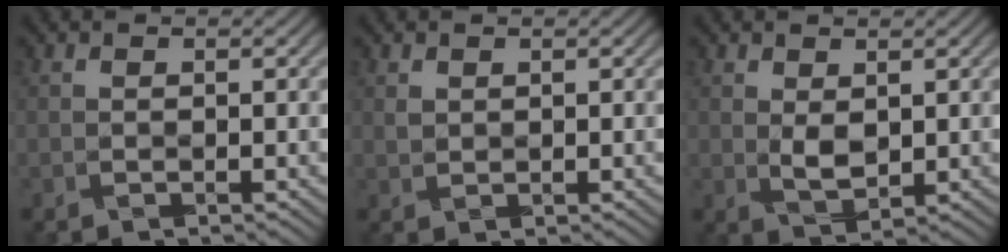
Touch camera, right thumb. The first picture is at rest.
{"total": 1.0, "force": [0.6, 0.7, 0.3], "torque": [-0.011, -0.002, 0.012]}
{"total": 2.7, "force": [0.7, 1.5, 2.2], "torque": [-0.046, -0.003, 0.014]}